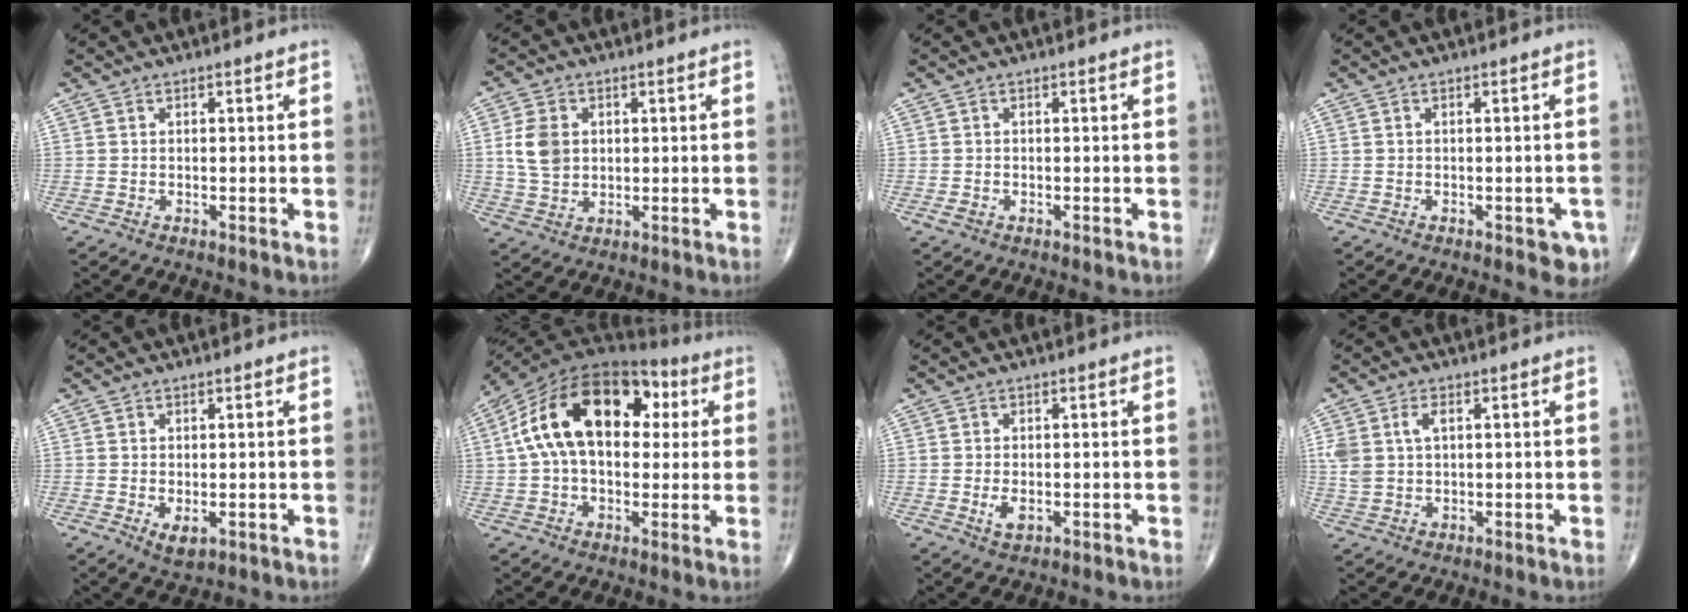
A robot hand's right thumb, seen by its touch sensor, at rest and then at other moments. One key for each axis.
{"total": 7.0, "fx": 1.1, "fy": 5.3, "fz": 4.5, "tx": -0.076, "ty": -0.003, "tz": 0.025}
{"total": 1.1, "fx": -0.5, "fy": 0.8, "fz": 0.6, "tx": -0.014, "ty": 0.003, "tz": -0.008}
{"total": 3.8, "fx": -1.7, "fy": 1.9, "fz": 2.9, "tx": -0.014, "ty": 0.002, "tz": -0.018}
{"total": 3.1, "fx": -0.8, "fy": 1.6, "fz": 2.5, "tx": -0.037, "ty": -0.007, "tz": -0.006}
{"total": 21.9, "fx": 4.6, "fy": 13.2, "fz": 16.8, "tx": -0.283, "ty": 0.042, "tz": 0.067}
{"total": 2.8, "fx": -0.7, "fy": 1.6, "fz": 2.2, "tx": -0.041, "ty": -0.003, "tz": -0.009}
{"total": 5.3, "fx": 1.5, "fy": 3.1, "fz": 4.0, "tx": -0.096, "ty": 0.007, "tz": 0.033}